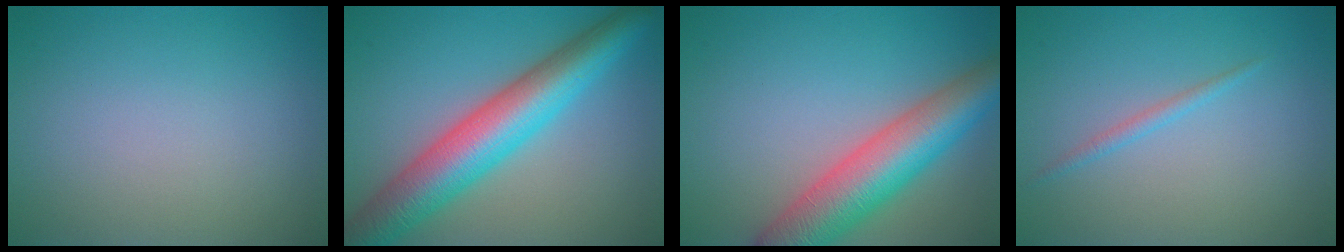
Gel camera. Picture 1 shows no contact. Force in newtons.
{"total": 8.9, "press": 8.9, "slide": 0.2}
{"total": 8.3, "press": 8.3, "slide": 0.3}
{"total": 1.0, "press": 1.0, "slide": 0.1}